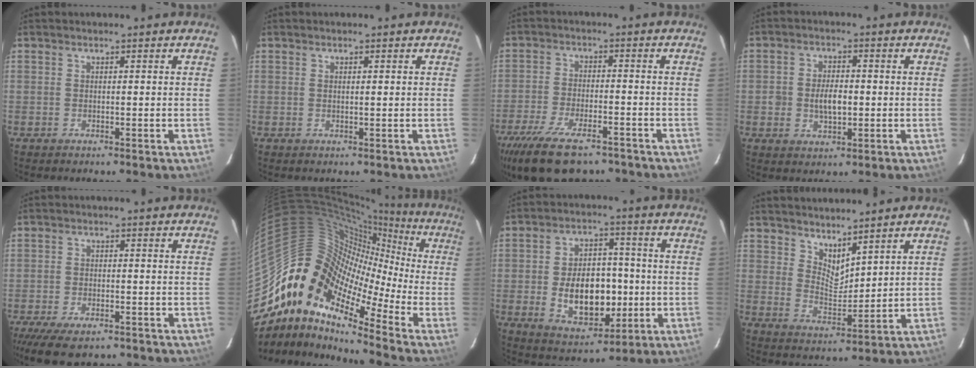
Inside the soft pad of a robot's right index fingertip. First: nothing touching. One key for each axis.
{"total": 0.7, "fx": 0.3, "fy": -0.1, "fz": 0.6, "tx": -0.012, "ty": 0.001, "tz": 0.006}
{"total": 16.0, "fx": -11.9, "fy": 5.8, "fz": 9.1, "tx": -0.199, "ty": -0.039, "tz": -0.197}
{"total": 5.5, "fx": -0.5, "fy": 3.3, "fz": 4.4, "tx": -0.081, "ty": 0.003, "tz": -0.007}
{"total": 9.8, "fx": -7.6, "fy": 3.4, "fz": 5.2, "tx": -0.126, "ty": -0.030, "tz": -0.128}
{"total": 11.1, "fx": -4.4, "fy": 7.1, "fz": 7.4, "tx": -0.090, "ty": 0.016, "tz": -0.113}
{"total": 13.9, "fx": -2.2, "fy": 8.7, "fz": 10.6, "tx": -0.200, "ty": 0.011, "tz": -0.013}
{"total": 6.0, "fx": 5.1, "fy": 2.2, "fz": 2.3, "tx": -0.031, "ty": -0.006, "tz": 0.095}